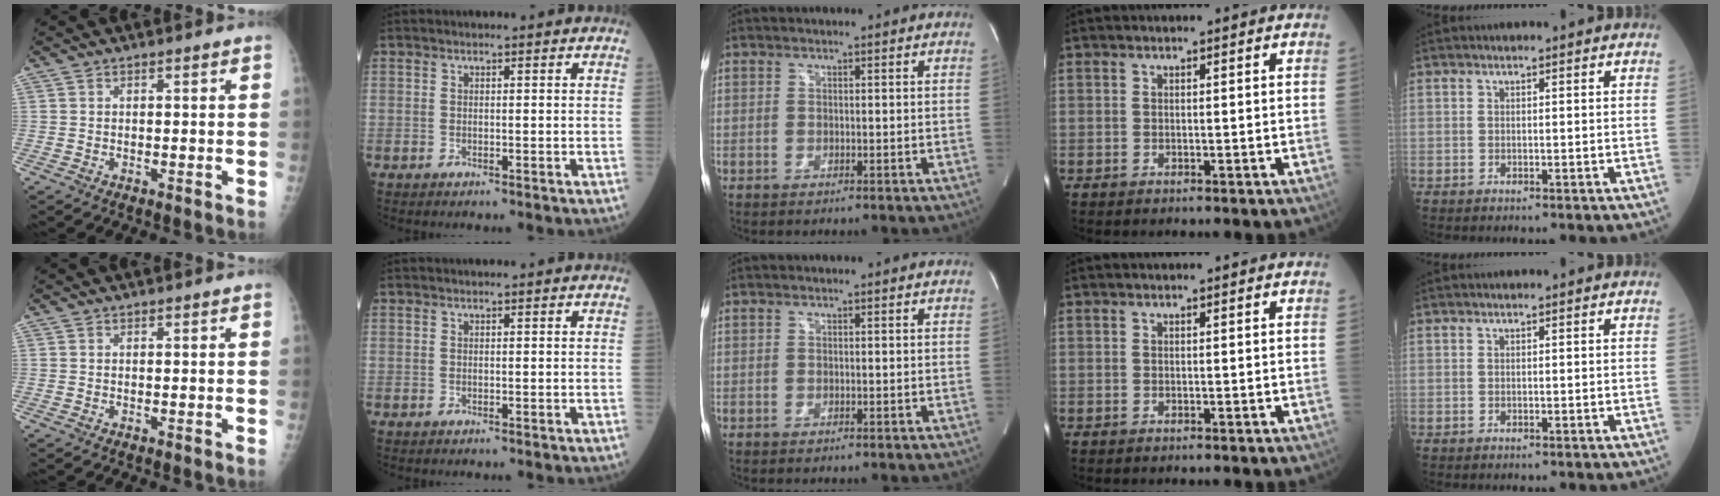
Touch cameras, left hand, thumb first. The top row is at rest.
{}